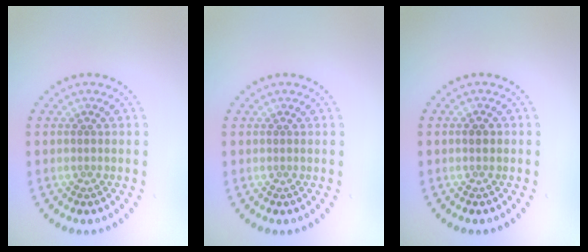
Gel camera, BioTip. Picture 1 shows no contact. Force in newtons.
{"total": 0.0}
{"total": 1.1, "press": 1.1, "slide": 0.0}